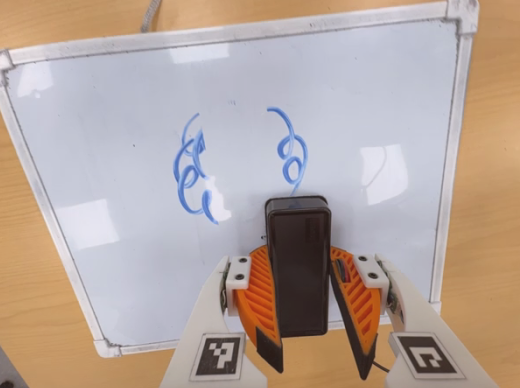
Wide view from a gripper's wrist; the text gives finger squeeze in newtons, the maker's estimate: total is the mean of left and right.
{"total": 8.3, "left": 8.9, "right": 7.7}